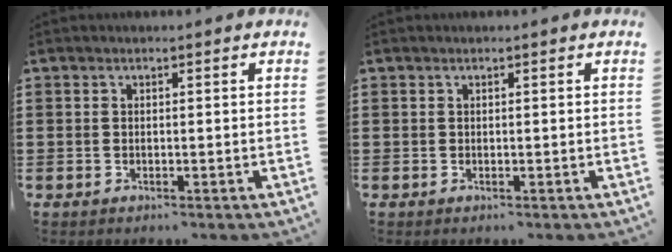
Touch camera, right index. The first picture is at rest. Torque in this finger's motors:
{"motor_torque": [0.33, 1.04, 0.02, 0.01]}